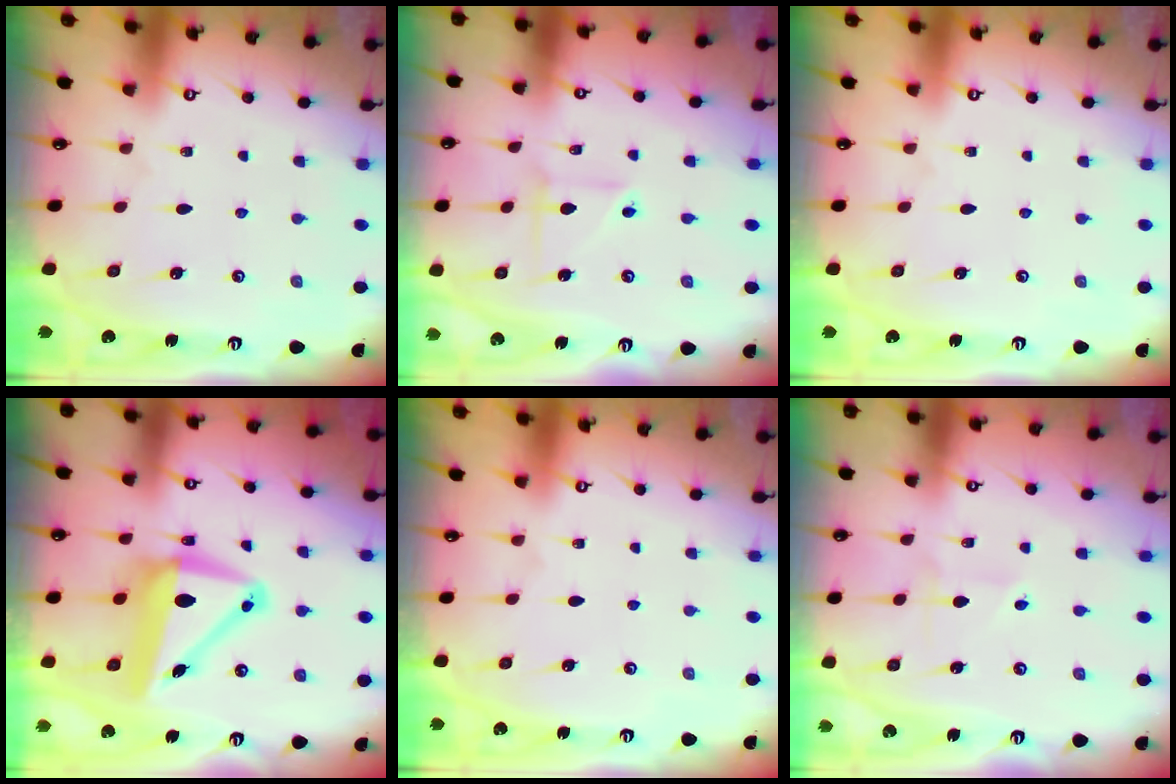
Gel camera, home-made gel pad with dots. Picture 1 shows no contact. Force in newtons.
{"total": 2.9, "press": 2.9, "slide": 0.2}
{"total": 0.0}
{"total": 10.6, "press": 10.4, "slide": 2.2}
{"total": 0.0}
{"total": 1.8, "press": 1.8, "slide": 0.1}